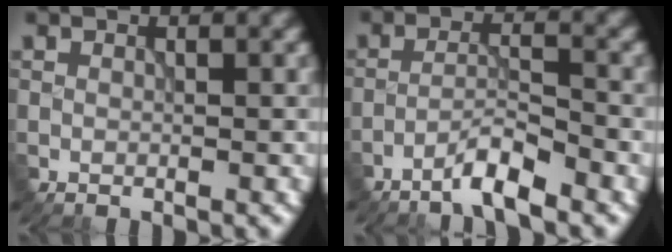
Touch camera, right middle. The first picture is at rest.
{"total": 3.1, "force": [-2.5, 0.1, 1.9], "torque": [-0.032, 0.008, -0.053]}